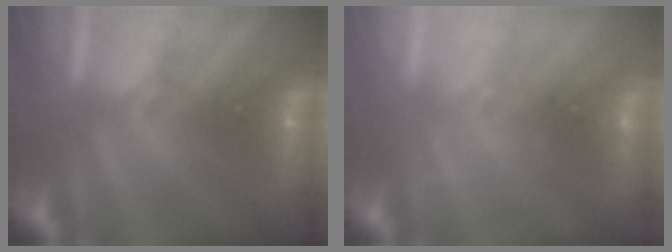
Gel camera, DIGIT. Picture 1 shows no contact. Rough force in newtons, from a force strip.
{"total": 2.3}